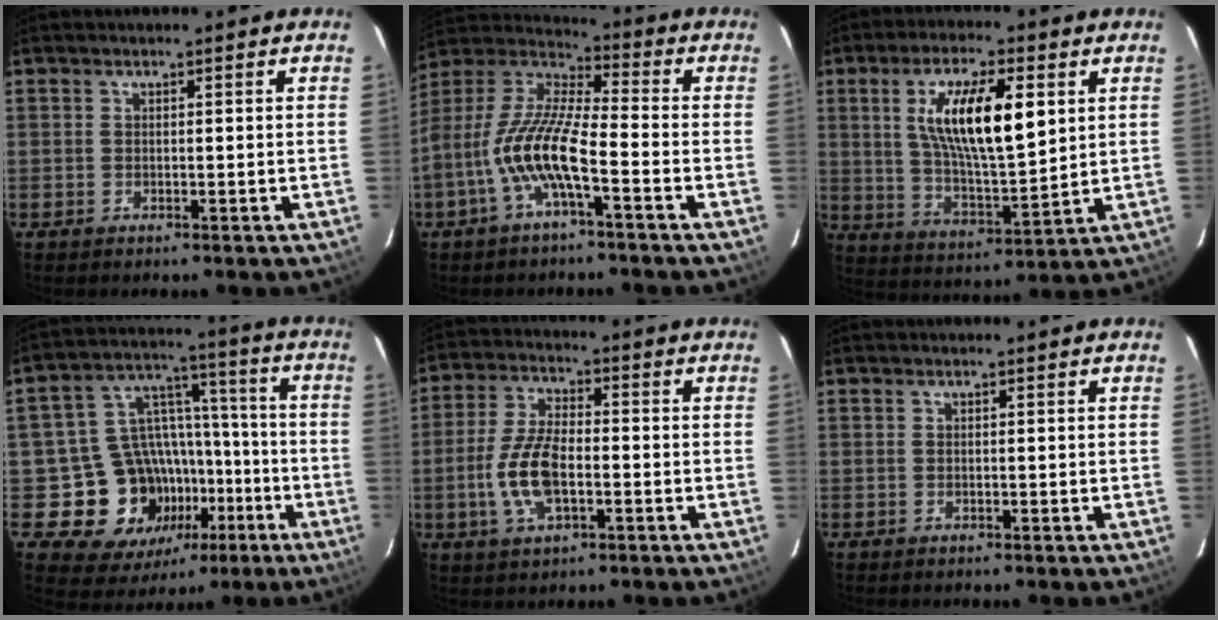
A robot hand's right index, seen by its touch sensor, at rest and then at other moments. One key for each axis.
{"total": 12.6, "fx": -4.8, "fy": 2.7, "fz": 11.4, "tx": -0.233, "ty": 0.003, "tz": -0.100}
{"total": 16.9, "fx": 5.2, "fy": 4.8, "fz": 15.3, "tx": -0.272, "ty": 0.004, "tz": 0.095}
{"total": 16.3, "fx": -6.6, "fy": 13.4, "fz": 6.7, "tx": -0.133, "ty": 0.050, "tz": -0.070}
{"total": 10.2, "fx": -2.5, "fy": 4.6, "fz": 8.7, "tx": -0.186, "ty": 0.004, "tz": -0.046}
{"total": 0.0}